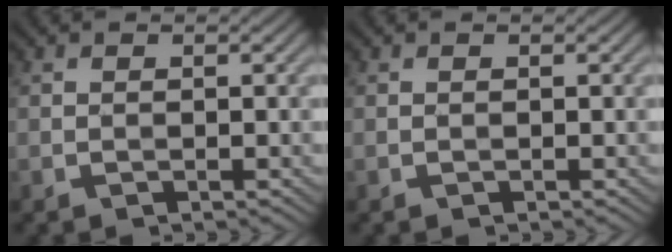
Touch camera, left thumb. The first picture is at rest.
{"total": 0.0}